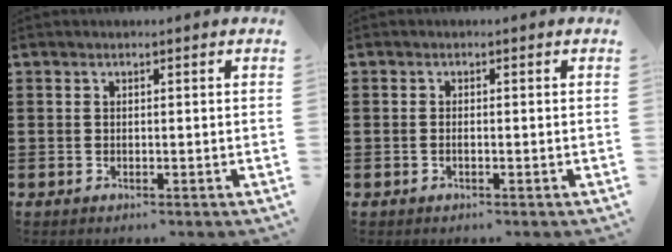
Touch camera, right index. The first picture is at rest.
{"total": 0.7, "force": [-0.3, 0.0, 0.6], "torque": [-0.013, -0.007, -0.003]}